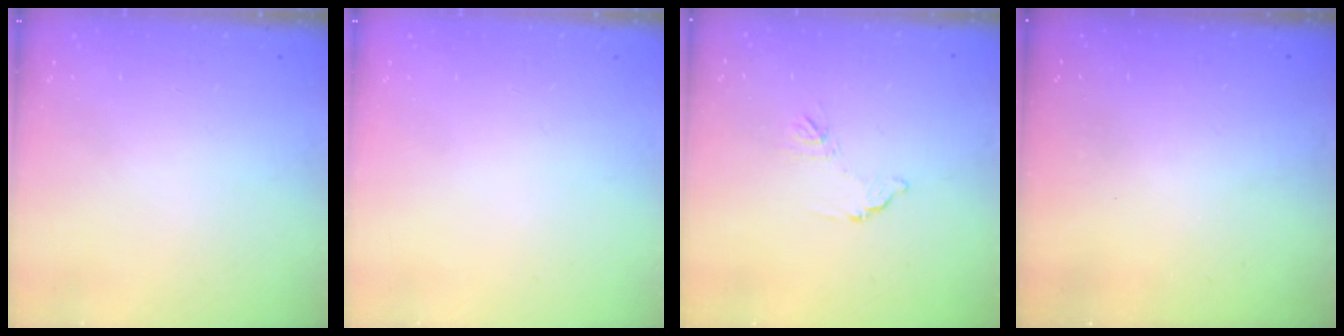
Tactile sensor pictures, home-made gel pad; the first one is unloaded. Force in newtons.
{"total": 0.0}
{"total": 6.4, "press": 6.4, "slide": 0.3}
{"total": 3.1, "press": 3.1, "slide": 0.1}